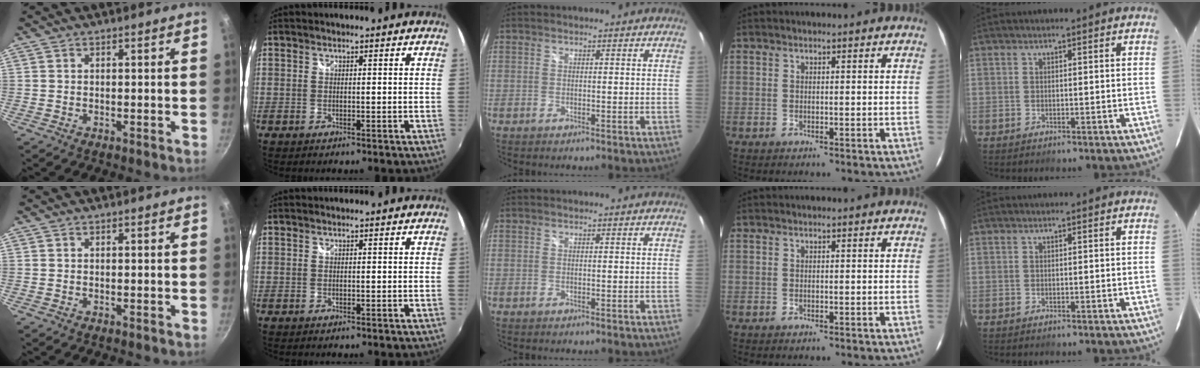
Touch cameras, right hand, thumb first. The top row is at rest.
{}